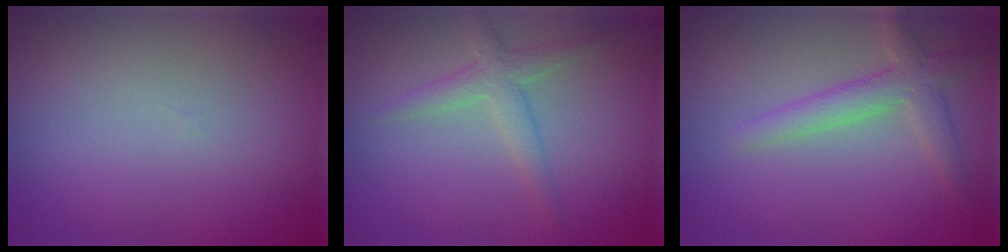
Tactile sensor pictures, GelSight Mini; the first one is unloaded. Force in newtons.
{"total": 2.5, "press": 2.5, "slide": 0.1}
{"total": 3.1, "press": 3.1, "slide": 0.2}